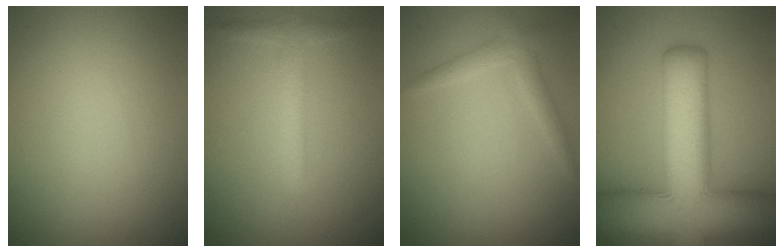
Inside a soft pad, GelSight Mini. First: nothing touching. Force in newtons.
{"total": 2.2, "press": 2.2, "slide": 0.1}
{"total": 1.8, "press": 1.8, "slide": 0.1}
{"total": 13.3, "press": 13.3, "slide": 0.5}